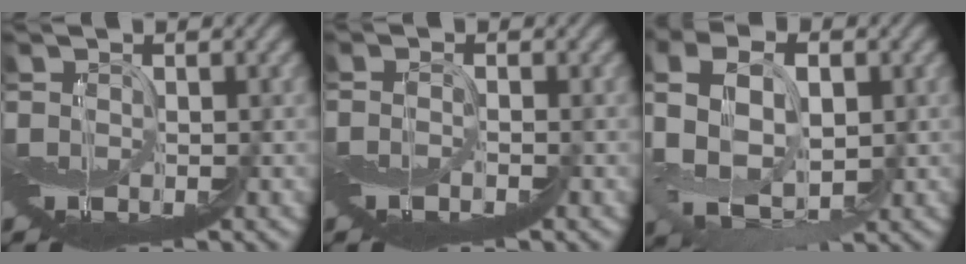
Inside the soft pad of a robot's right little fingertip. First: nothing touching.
{"total": 2.7, "force": [-2.0, -1.6, -1.0], "torque": [-0.001, 0.008, -0.039]}
{"total": 3.6, "force": [0.9, 2.4, 2.5], "torque": [-0.085, 0.016, 0.017]}